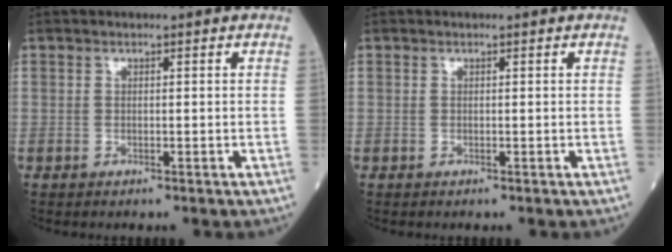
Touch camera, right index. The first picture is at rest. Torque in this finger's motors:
{"motor_torque": [0.02, 0.00, 0.00, 0.00]}